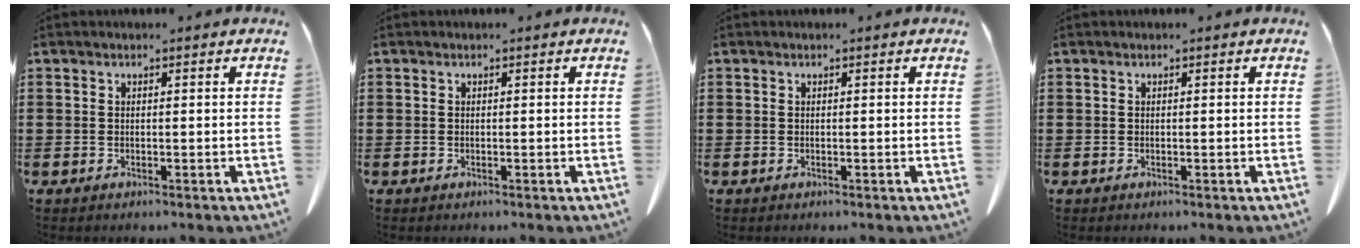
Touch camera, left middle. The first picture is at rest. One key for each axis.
{"total": 0.0}
{"total": 0.0}
{"total": 0.0}